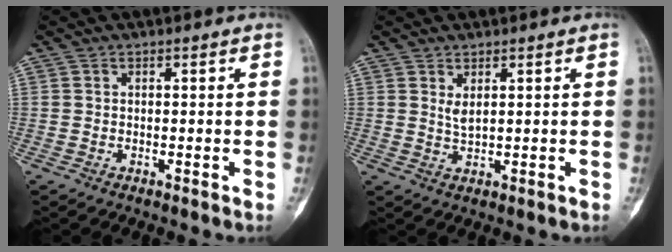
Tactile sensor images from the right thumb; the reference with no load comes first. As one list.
[{"total": 2.1, "force": [1.0, 0.6, 1.8], "torque": [-0.037, -0.011, 0.025]}]